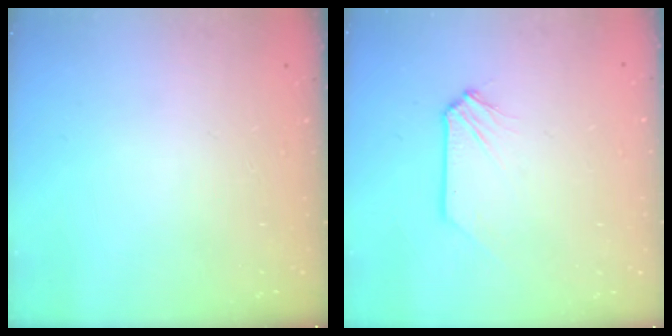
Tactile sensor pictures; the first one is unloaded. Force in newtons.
{"total": 0.0}